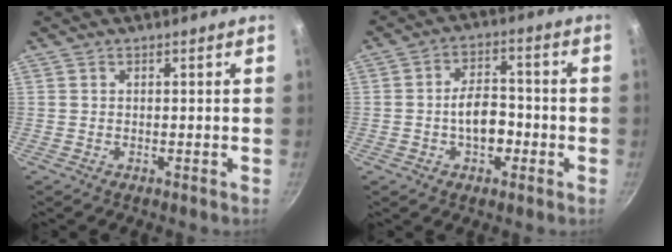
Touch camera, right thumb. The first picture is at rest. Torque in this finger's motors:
{"motor_torque": [0.58, 0.40, 1.19, -0.54, 0.30]}